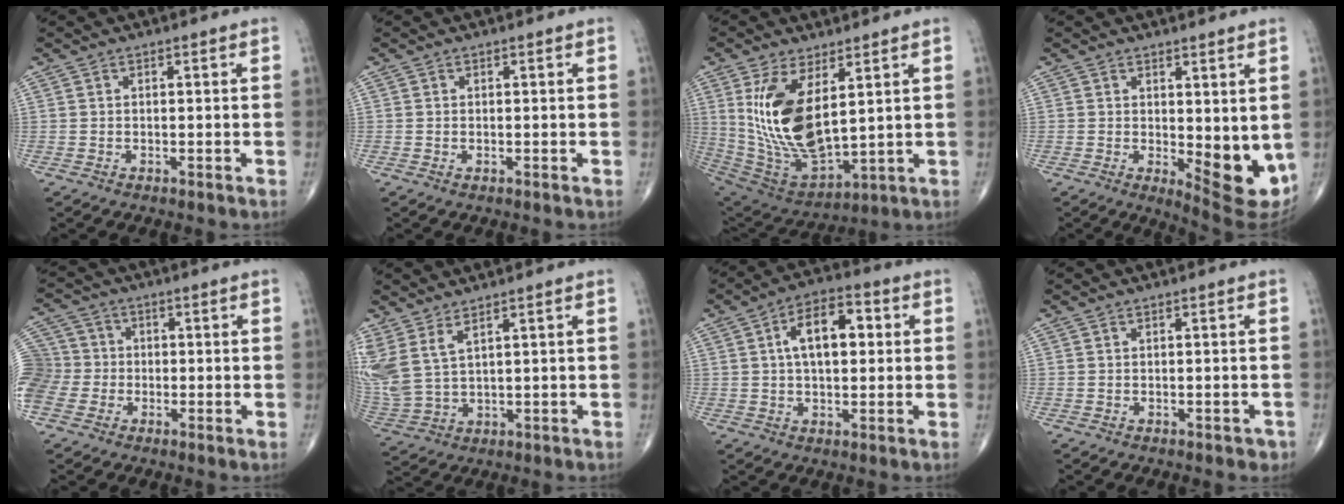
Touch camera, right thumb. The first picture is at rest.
{"total": 0.0}
{"total": 17.5, "force": [4.6, 8.2, 14.8], "torque": [-0.282, -0.028, 0.113]}
{"total": 10.0, "force": [-0.1, 4.1, 9.1], "torque": [-0.097, -0.026, 0.010]}
{"total": 13.5, "force": [-2.5, 12.1, 5.5], "torque": [-0.149, 0.035, -0.048]}
{"total": 10.0, "force": [4.9, 4.3, 7.6], "torque": [-0.197, -0.021, 0.116]}
{"total": 10.6, "force": [2.1, 5.6, 8.8], "torque": [-0.128, 0.018, 0.028]}
{"total": 1.2, "force": [-0.7, 0.8, 0.6], "torque": [0.002, 0.004, -0.008]}